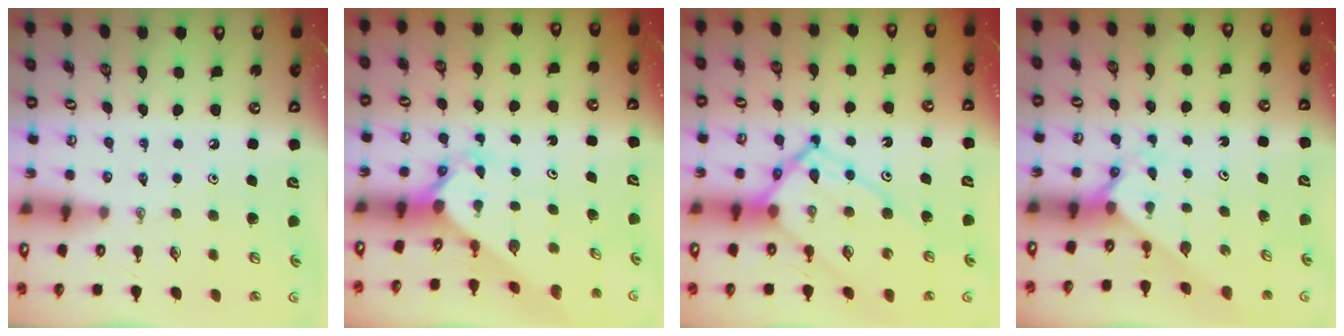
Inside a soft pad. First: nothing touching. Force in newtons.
{"total": 2.7, "press": 2.6, "slide": 0.3}
{"total": 14.4, "press": 14.3, "slide": 1.1}
{"total": 2.1, "press": 2.1, "slide": 0.2}